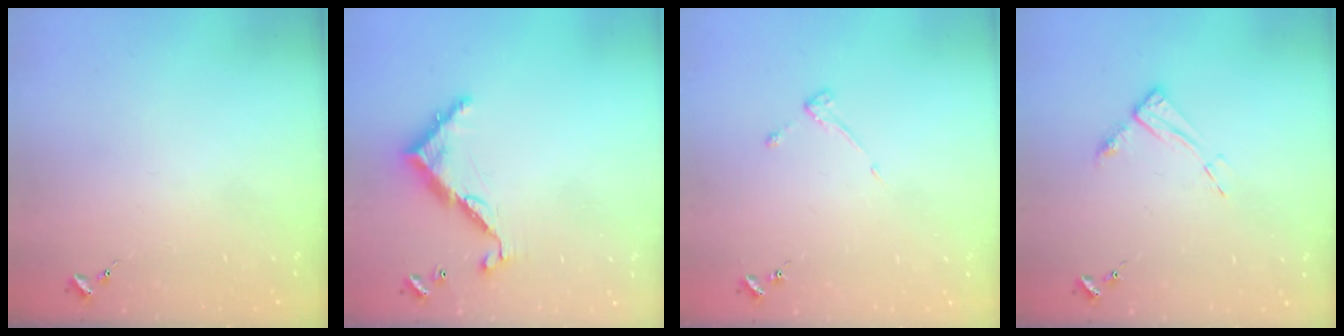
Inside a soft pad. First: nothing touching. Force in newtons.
{"total": 8.9, "press": 8.9, "slide": 0.6}
{"total": 2.9, "press": 2.9, "slide": 0.5}
{"total": 7.7, "press": 7.7, "slide": 0.6}